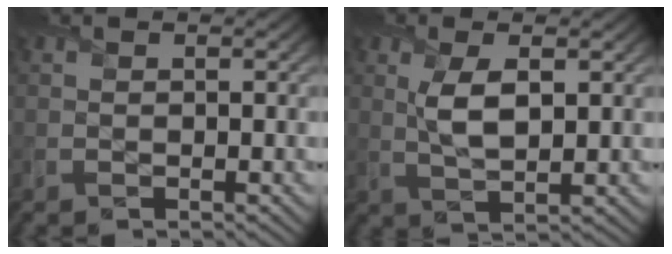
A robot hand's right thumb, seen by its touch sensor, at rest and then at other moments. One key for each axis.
{"total": 4.6, "fx": 1.2, "fy": 1.9, "fz": 4.1, "tx": -0.095, "ty": 0.001, "tz": 0.024}